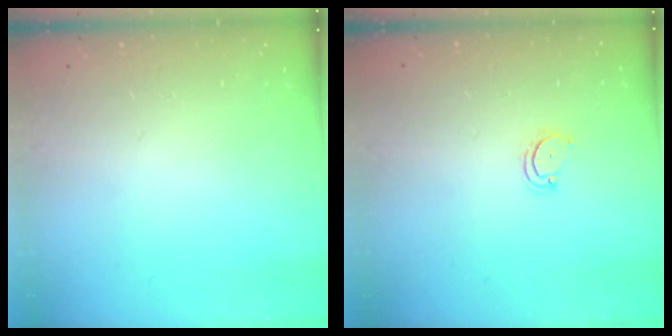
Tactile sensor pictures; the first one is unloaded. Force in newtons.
{"total": 2.8, "press": 2.8, "slide": 0.3}